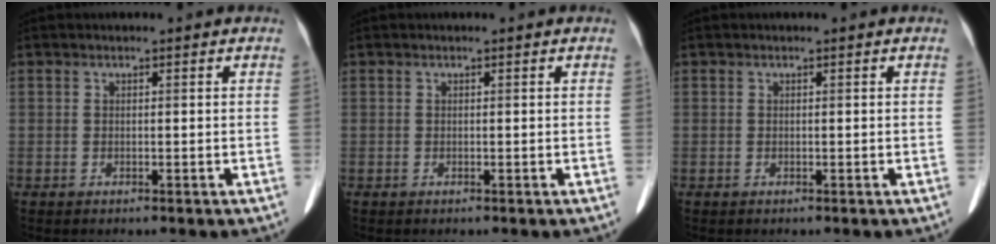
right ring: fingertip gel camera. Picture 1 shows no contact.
{"total": 0.0}
{"total": 0.0}